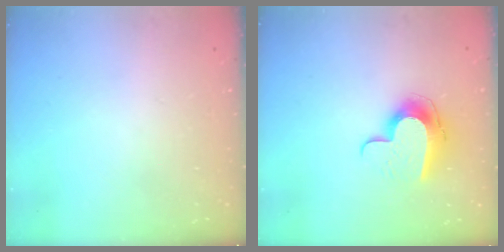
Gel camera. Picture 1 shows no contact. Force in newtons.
{"total": 11.4, "press": 11.4, "slide": 0.2}